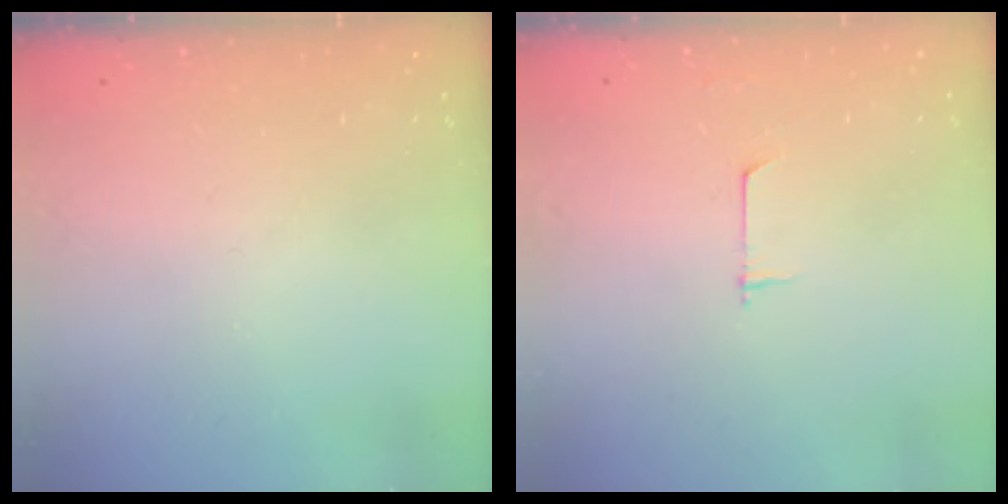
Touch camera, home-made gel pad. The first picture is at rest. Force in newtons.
{"total": 4.6, "press": 4.6, "slide": 0.4}